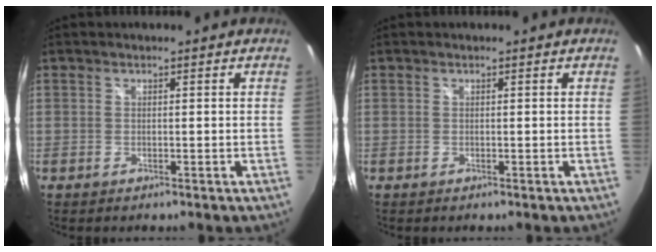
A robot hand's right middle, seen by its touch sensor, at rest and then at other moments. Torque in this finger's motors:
{"motor_torque": [-0.14, -0.12, -0.02, 0.00]}